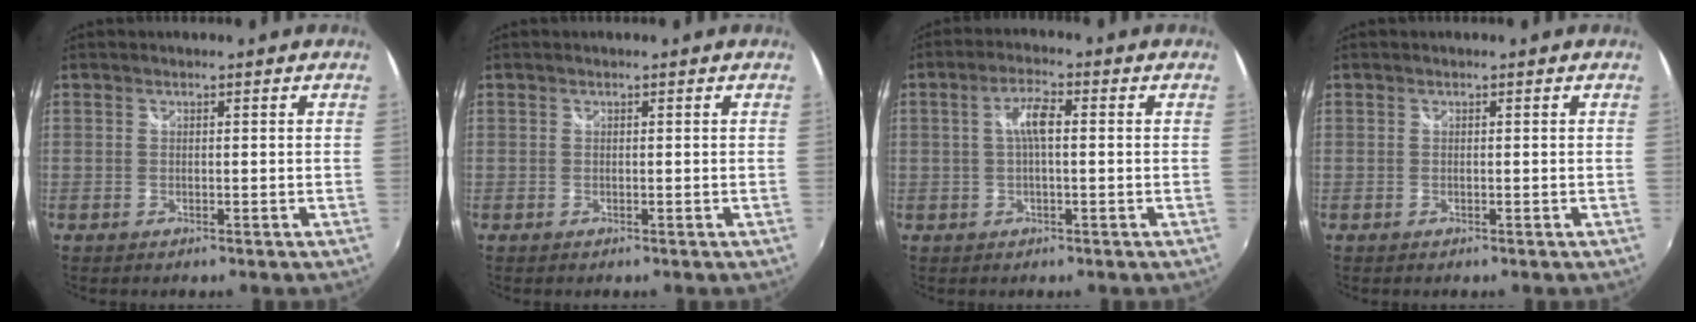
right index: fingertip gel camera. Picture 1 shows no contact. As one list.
[{"total": 0.0}, {"total": 4.4, "force": [0.2, 1.2, 4.2], "torque": [-0.079, 0.010, 0.005]}, {"total": 0.0}]